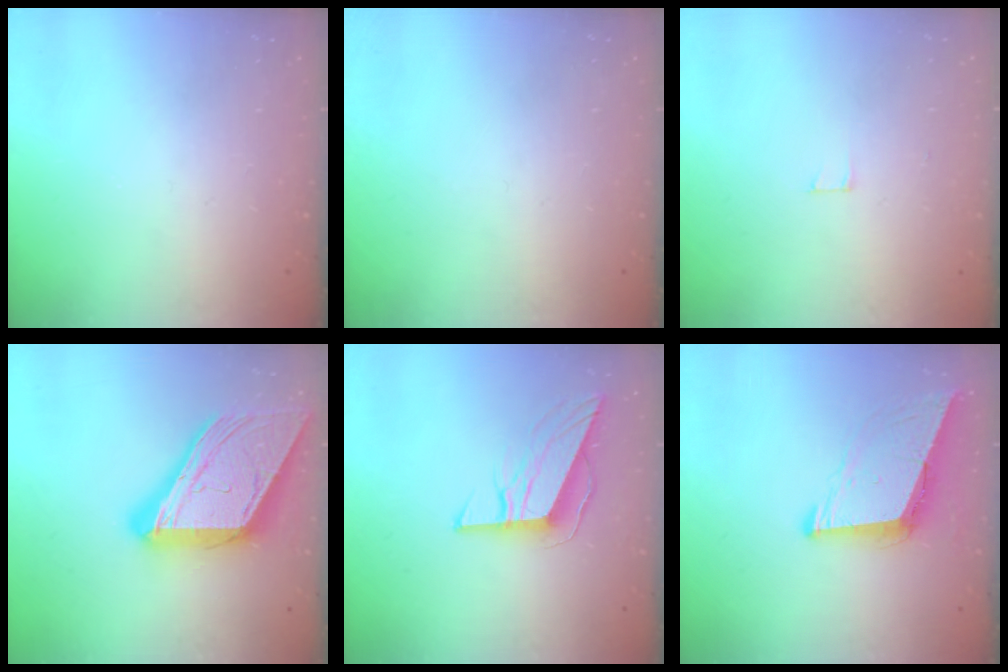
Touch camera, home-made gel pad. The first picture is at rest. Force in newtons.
{"total": 0.0}
{"total": 2.5, "press": 2.5, "slide": 0.2}
{"total": 24.3, "press": 24.2, "slide": 2.6}
{"total": 9.7, "press": 9.4, "slide": 2.3}
{"total": 8.8, "press": 8.1, "slide": 3.6}